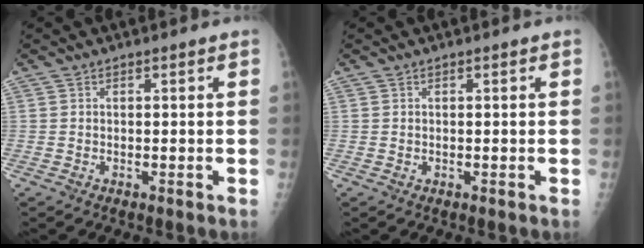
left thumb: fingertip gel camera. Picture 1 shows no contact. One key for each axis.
{"total": 0.0}